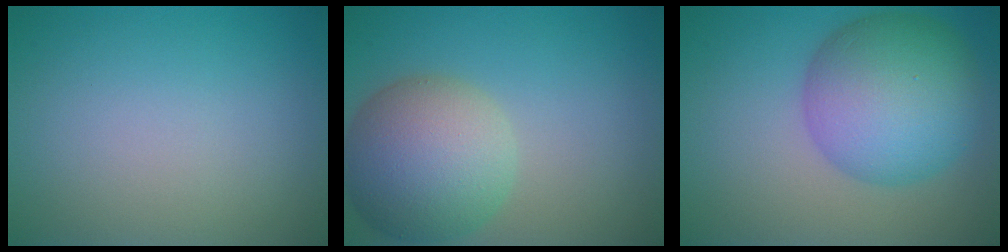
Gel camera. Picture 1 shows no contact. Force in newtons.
{"total": 8.2, "press": 8.2, "slide": 0.4}
{"total": 9.5, "press": 9.5, "slide": 0.1}